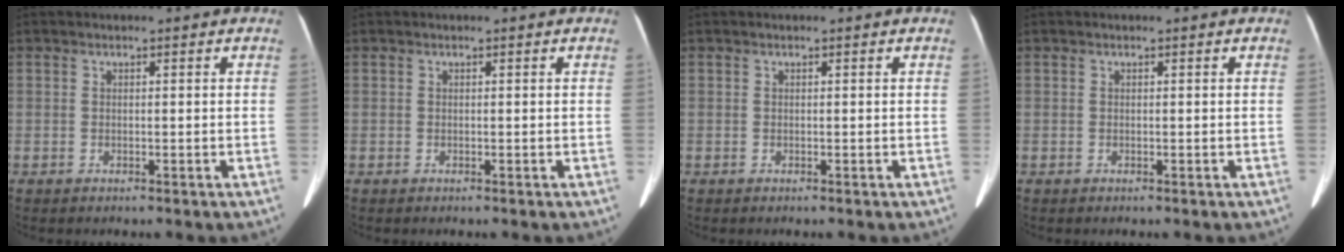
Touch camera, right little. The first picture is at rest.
{"total": 0.0}
{"total": 0.0}
{"total": 0.0}